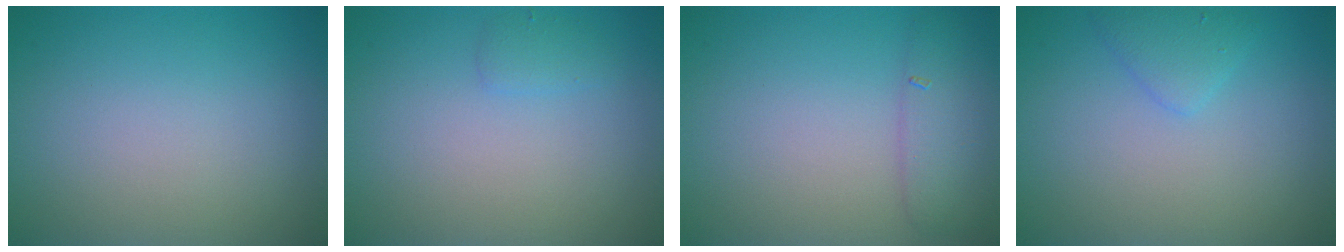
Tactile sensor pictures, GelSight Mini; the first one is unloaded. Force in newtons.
{"total": 1.0, "press": 0.9, "slide": 0.1}
{"total": 2.5, "press": 2.5, "slide": 0.1}
{"total": 1.7, "press": 1.7, "slide": 0.1}